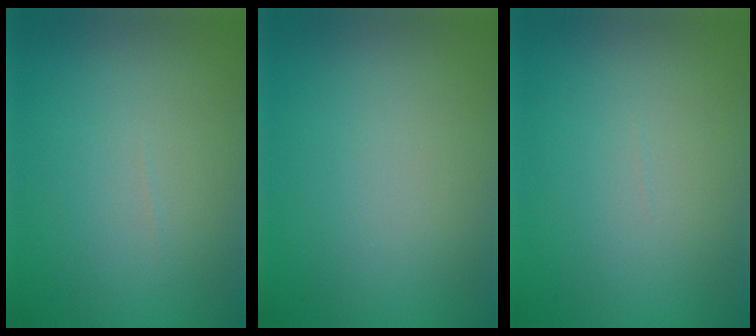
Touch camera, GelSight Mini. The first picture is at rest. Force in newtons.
{"total": 0.0}
{"total": 0.0}